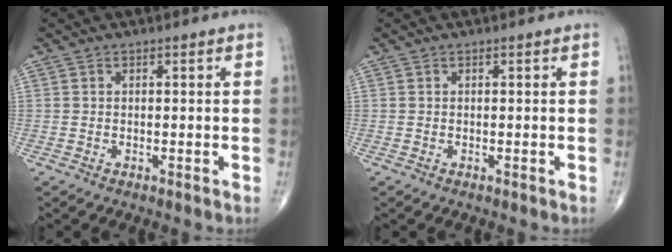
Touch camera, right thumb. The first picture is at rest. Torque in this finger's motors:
{"motor_torque": [0.05, 0.05, -0.08, -0.06, 0.00]}